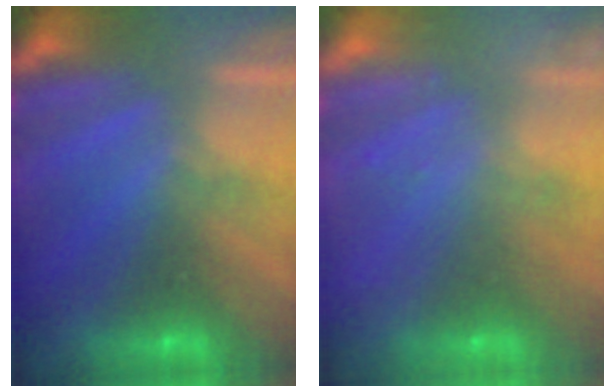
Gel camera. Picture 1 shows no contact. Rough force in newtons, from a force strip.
{"total": 2.4}